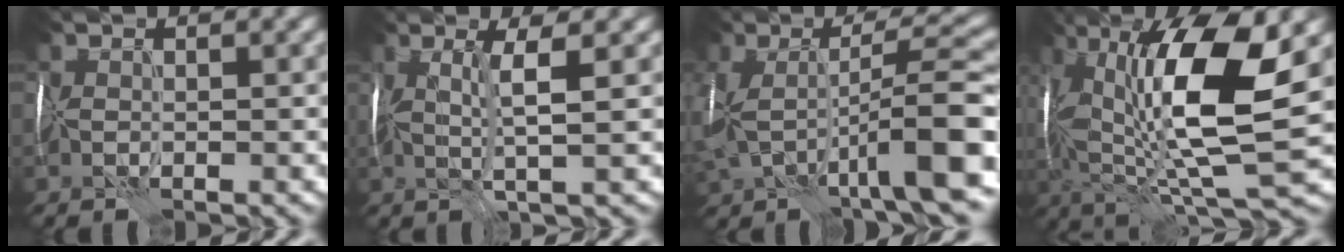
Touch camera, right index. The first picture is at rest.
{"total": 3.1, "force": [1.0, -0.1, 2.9], "torque": [-0.058, 0.000, 0.018]}
{"total": 9.5, "force": [-2.4, 2.5, 8.8], "torque": [-0.147, 0.010, -0.047]}
{"total": 14.2, "force": [2.7, 4.3, 13.3], "torque": [-0.248, -0.002, 0.052]}